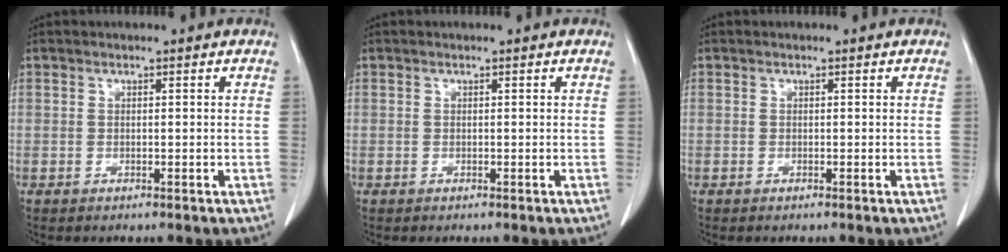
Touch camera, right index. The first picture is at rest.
{"total": 0.0}
{"total": 0.0}